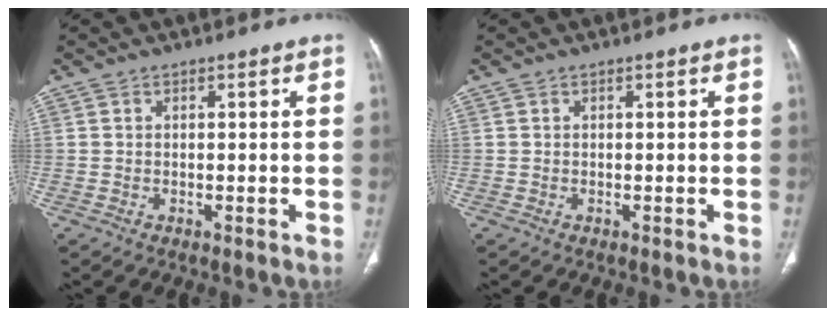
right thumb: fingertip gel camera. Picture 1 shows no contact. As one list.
[{"total": 0.0}]